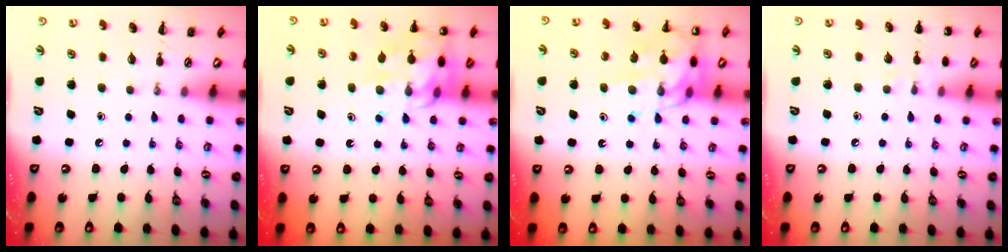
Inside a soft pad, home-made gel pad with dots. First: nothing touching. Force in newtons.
{"total": 14.7, "press": 14.5, "slide": 2.3}
{"total": 15.8, "press": 15.6, "slide": 2.1}
{"total": 5.5, "press": 5.3, "slide": 1.7}